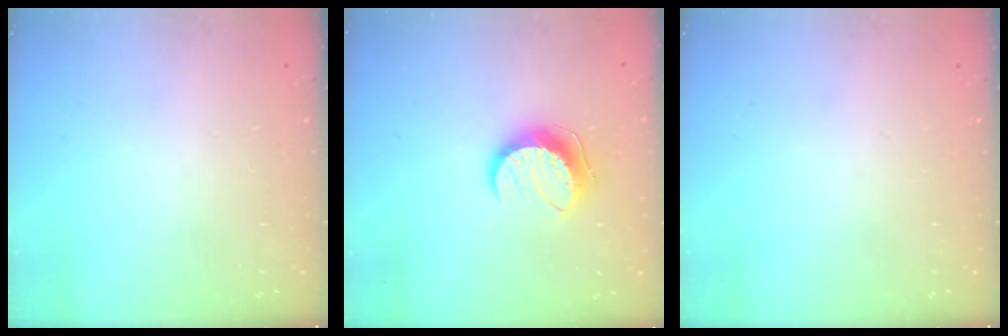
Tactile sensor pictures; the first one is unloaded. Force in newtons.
{"total": 10.5, "press": 10.5, "slide": 0.4}
{"total": 0.0}